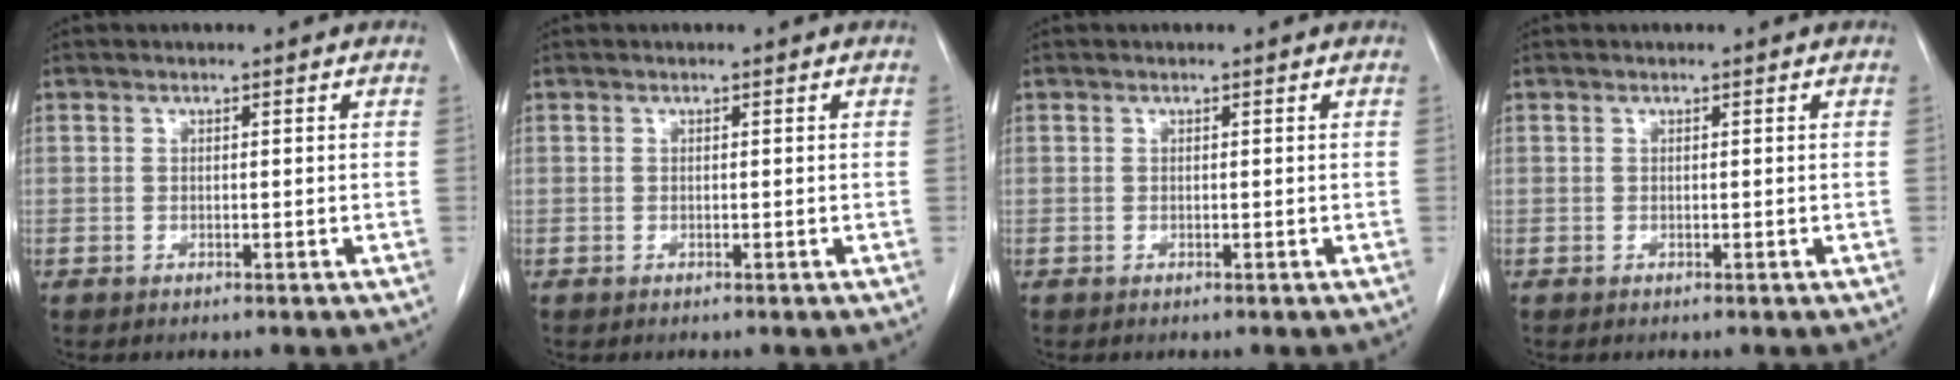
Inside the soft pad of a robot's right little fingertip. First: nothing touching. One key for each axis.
{"total": 0.0}
{"total": 0.0}
{"total": 0.0}